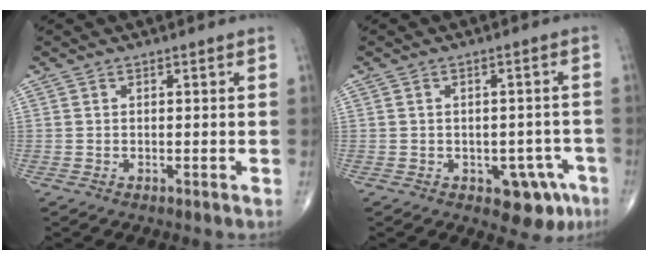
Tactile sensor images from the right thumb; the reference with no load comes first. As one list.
[{"total": 7.4, "force": [-3.5, 4.4, 4.8], "torque": [-0.029, 0.019, -0.036]}]